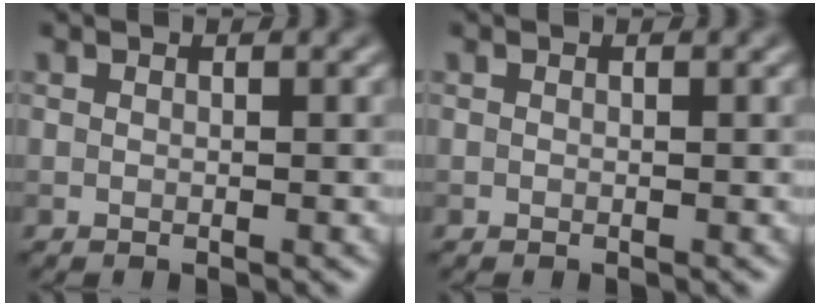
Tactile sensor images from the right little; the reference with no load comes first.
{"total": 0.0}